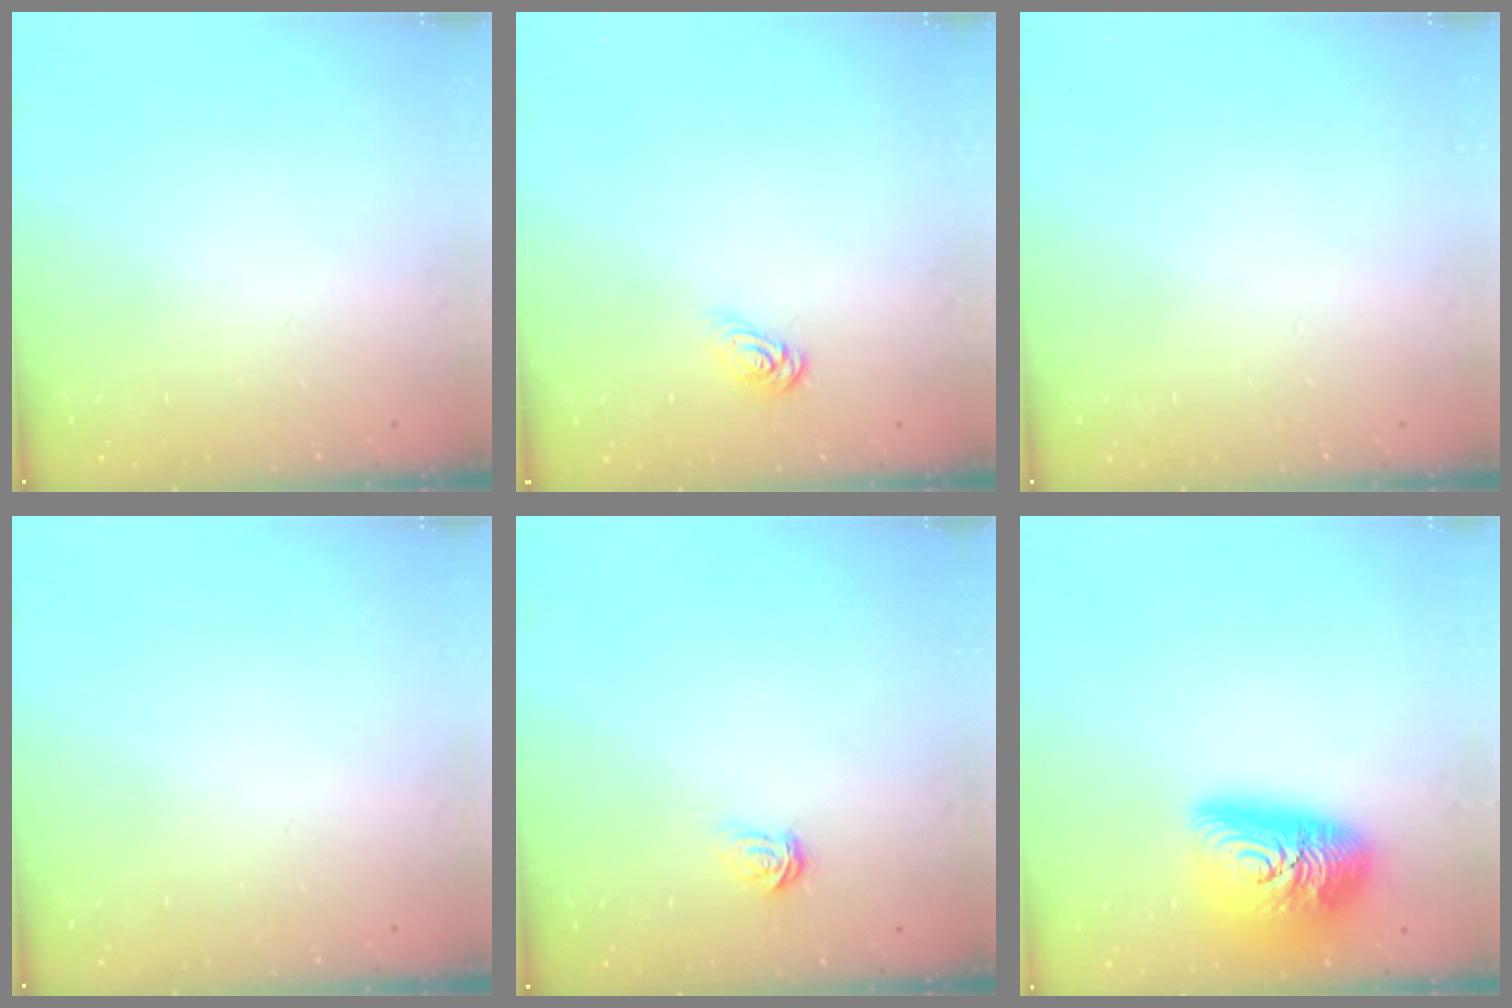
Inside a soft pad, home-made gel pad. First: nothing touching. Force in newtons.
{"total": 5.0, "press": 5.0, "slide": 0.5}
{"total": 0.0}
{"total": 0.0}
{"total": 2.8, "press": 2.7, "slide": 0.3}
{"total": 17.7, "press": 17.7, "slide": 1.2}